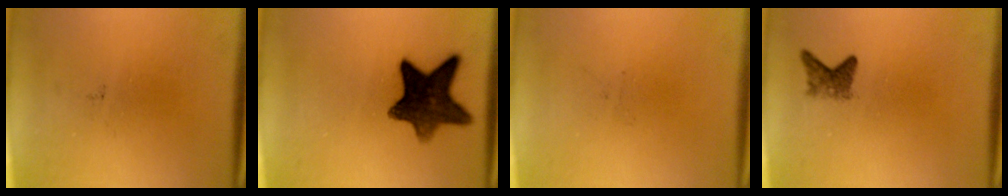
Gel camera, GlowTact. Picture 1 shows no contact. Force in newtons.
{"total": 11.1}
{"total": 0.0}
{"total": 2.1}